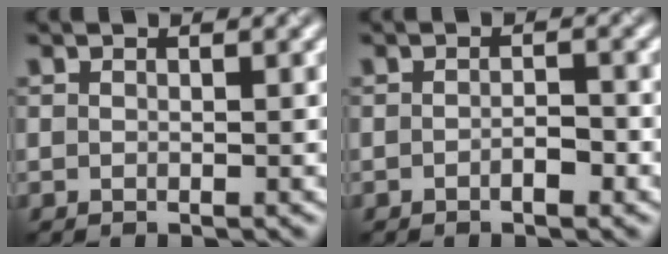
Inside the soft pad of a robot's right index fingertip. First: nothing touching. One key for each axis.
{"total": 1.3, "fx": -0.7, "fy": 0.3, "fz": 1.0, "tx": -0.021, "ty": 0.003, "tz": -0.012}